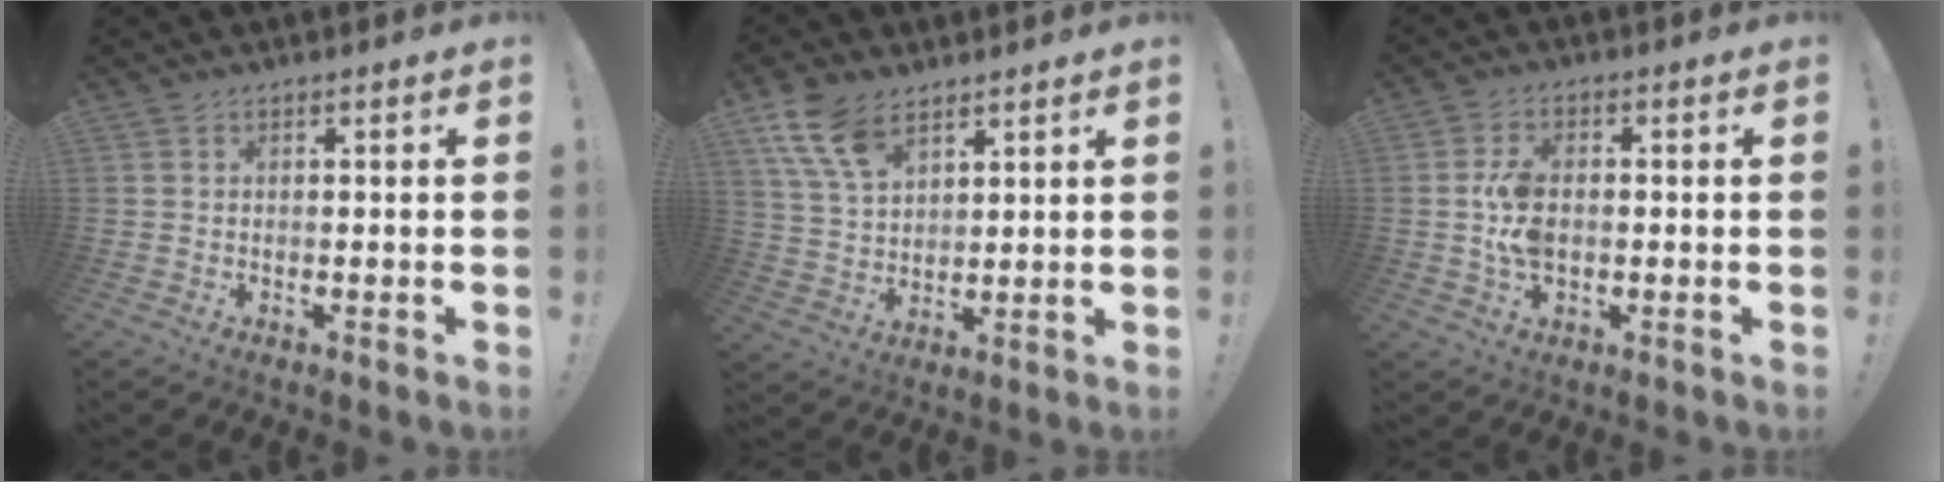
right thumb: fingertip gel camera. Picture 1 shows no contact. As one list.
[{"total": 12.1, "force": [7.4, 7.1, 6.5], "torque": [-0.124, -0.025, 0.146]}, {"total": 7.9, "force": [-0.4, 4.7, 6.3], "torque": [-0.121, 0.001, -0.009]}]